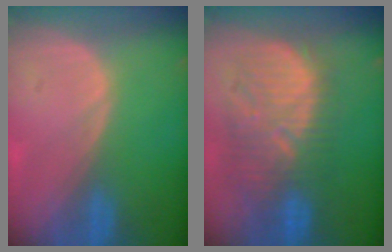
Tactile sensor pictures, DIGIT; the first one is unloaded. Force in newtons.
{"total": 11.1, "press": 10.7, "slide": 2.9}